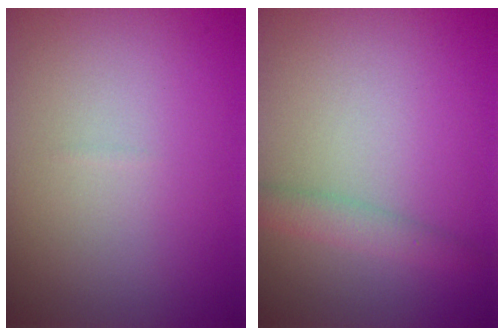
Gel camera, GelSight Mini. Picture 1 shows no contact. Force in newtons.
{"total": 1.8, "press": 1.8, "slide": 0.0}